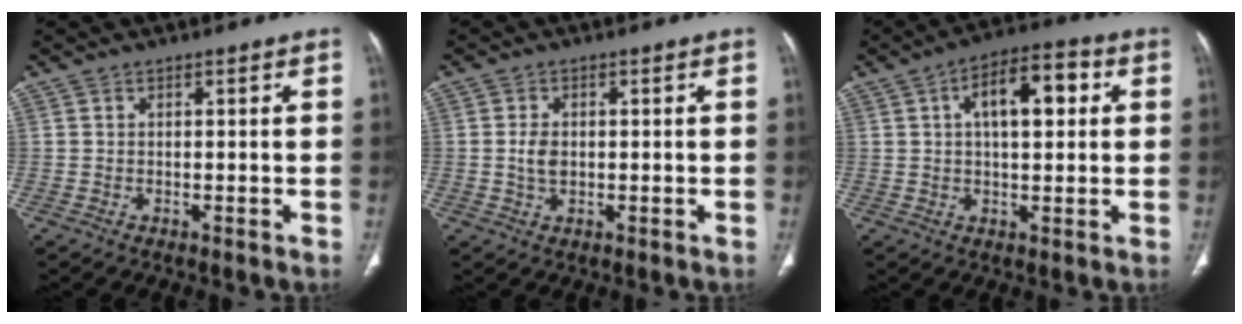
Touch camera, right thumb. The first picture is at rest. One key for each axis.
{"total": 3.3, "fx": 0.0, "fy": 2.2, "fz": 2.4, "tx": -0.045, "ty": 0.003, "tz": 0.001}
{"total": 10.7, "fx": 2.7, "fy": 5.0, "fz": 9.1, "tx": -0.124, "ty": 0.018, "tz": 0.034}